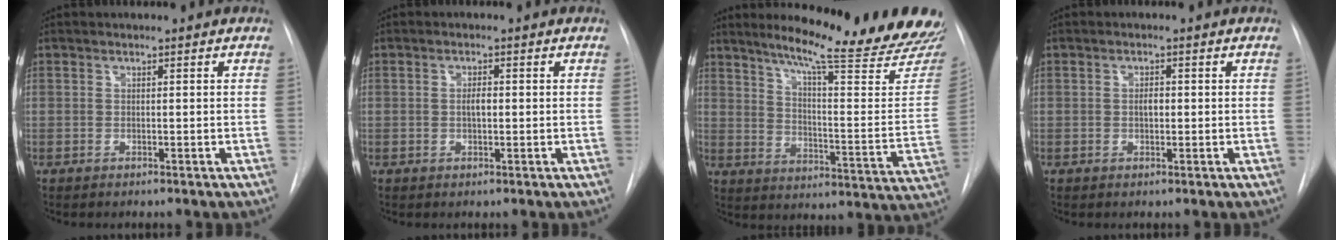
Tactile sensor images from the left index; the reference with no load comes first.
{"total": 1.7, "force": [0.0, 0.7, 1.6], "torque": [-0.029, 0.003, 0.000]}
{"total": 25.7, "force": [22.4, 1.0, 12.4], "torque": [-0.177, -0.100, 0.281]}
{"total": 1.5, "force": [0.0, 0.8, 1.3], "torque": [-0.021, 0.002, 0.000]}